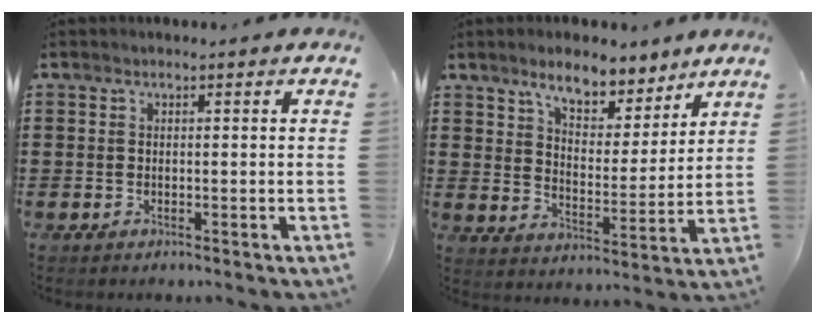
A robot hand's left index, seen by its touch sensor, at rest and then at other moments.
{"total": 8.0, "force": [6.7, 2.7, 3.5], "torque": [-0.068, -0.022, 0.119]}